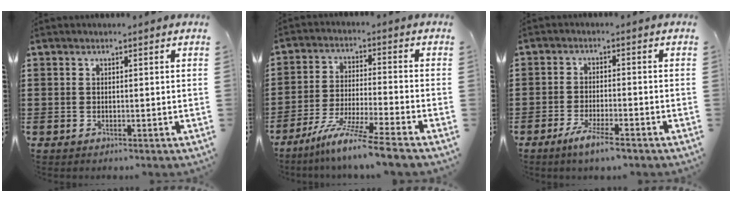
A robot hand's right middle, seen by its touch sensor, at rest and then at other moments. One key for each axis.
{"total": 8.7, "fx": -7.1, "fy": -0.8, "fz": 4.9, "tx": -0.094, "ty": -0.015, "tz": -0.139}
{"total": 4.0, "fx": -2.8, "fy": 0.2, "fz": 2.8, "tx": -0.060, "ty": -0.006, "tz": -0.051}